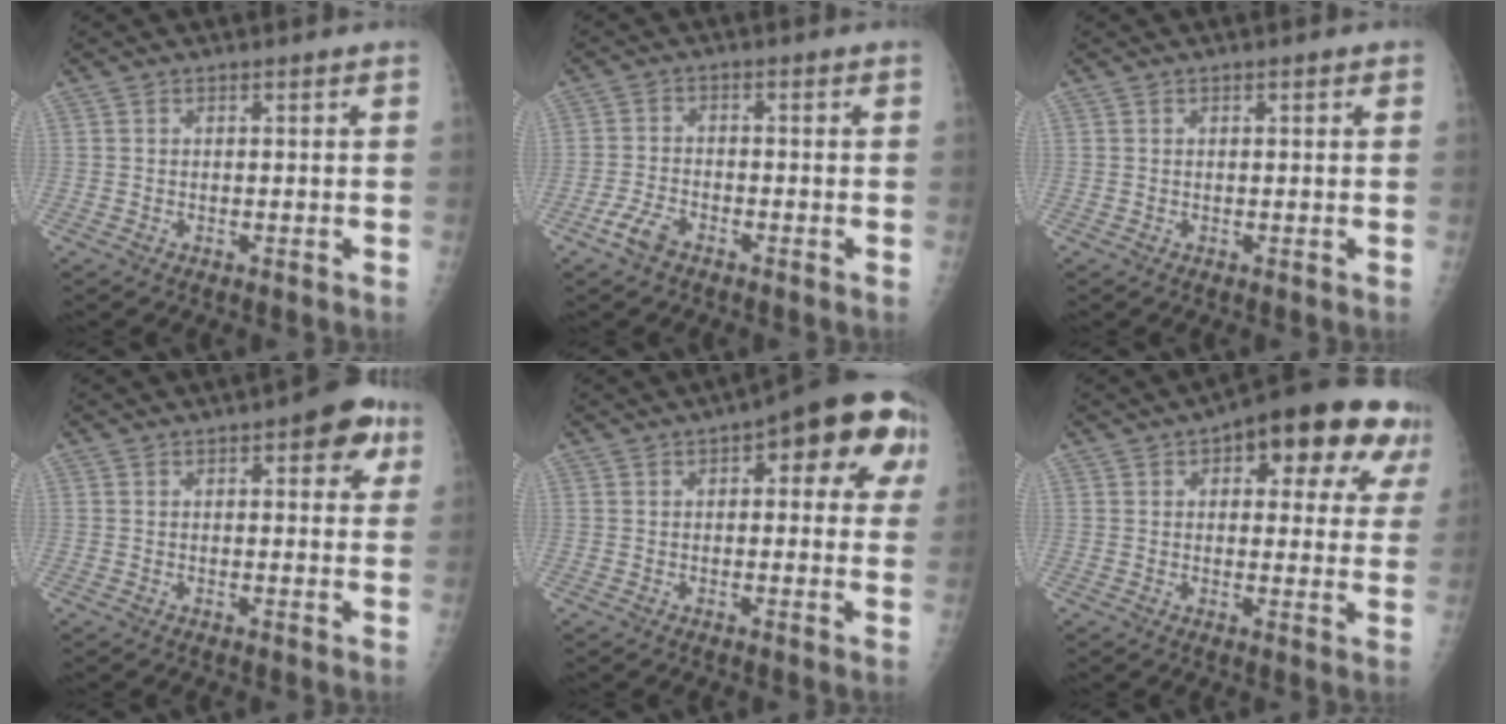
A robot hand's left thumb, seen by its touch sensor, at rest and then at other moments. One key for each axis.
{"total": 4.0, "fx": -2.8, "fy": 1.9, "fz": 2.1, "tx": -0.049, "ty": 0.010, "tz": -0.056}
{"total": 0.9, "fx": 0.4, "fy": 0.3, "fz": 0.7, "tx": -0.010, "ty": 0.002, "tz": 0.003}
{"total": 7.2, "fx": 3.2, "fy": 3.1, "fz": 5.6, "tx": -0.035, "ty": -0.005, "tz": 0.029}
{"total": 16.0, "fx": 5.7, "fy": 6.6, "fz": 13.4, "tx": -0.124, "ty": 0.012, "tz": 0.056}
{"total": 19.6, "fx": 9.3, "fy": 8.6, "fz": 15.1, "tx": -0.160, "ty": 0.008, "tz": 0.116}